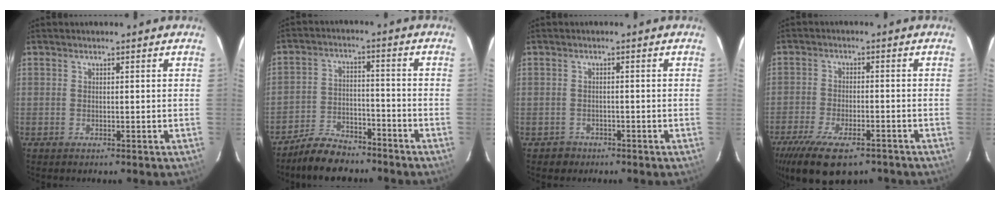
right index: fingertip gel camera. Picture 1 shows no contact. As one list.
[{"total": 9.9, "force": [-8.3, 4.1, 3.5], "torque": [-0.090, 0.014, -0.134]}, {"total": 2.3, "force": [-1.4, 1.8, 0.0], "torque": [-0.006, 0.006, -0.017]}, {"total": 15.4, "force": [-10.9, 5.8, 9.2], "torque": [-0.199, -0.043, -0.175]}]